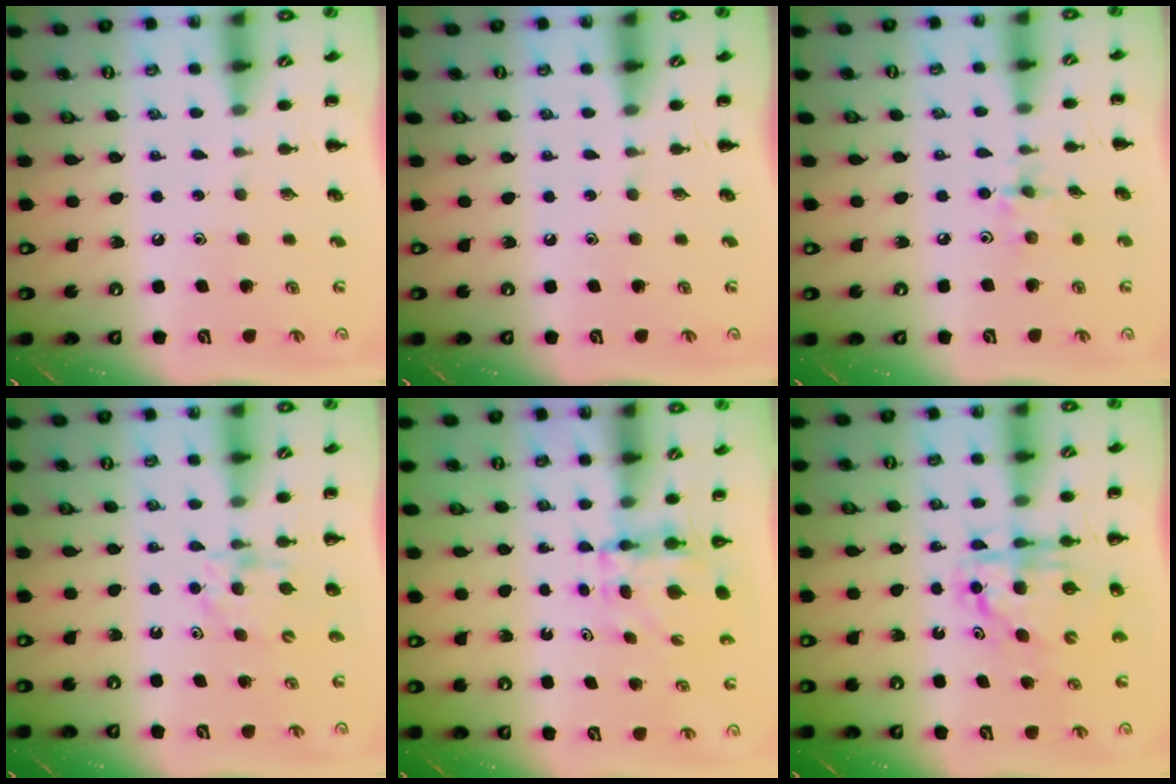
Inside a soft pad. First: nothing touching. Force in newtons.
{"total": 0.0}
{"total": 2.9, "press": 2.9, "slide": 0.5}
{"total": 4.5, "press": 4.3, "slide": 1.3}
{"total": 3.9, "press": 3.9, "slide": 0.3}
{"total": 6.9, "press": 6.8, "slide": 1.4}